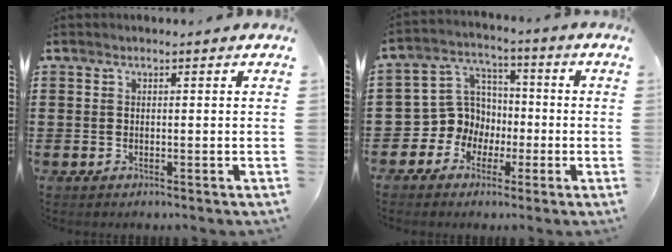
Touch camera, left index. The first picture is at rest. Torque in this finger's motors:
{"motor_torque": [0.17, 0.36, 0.12, 0.00]}